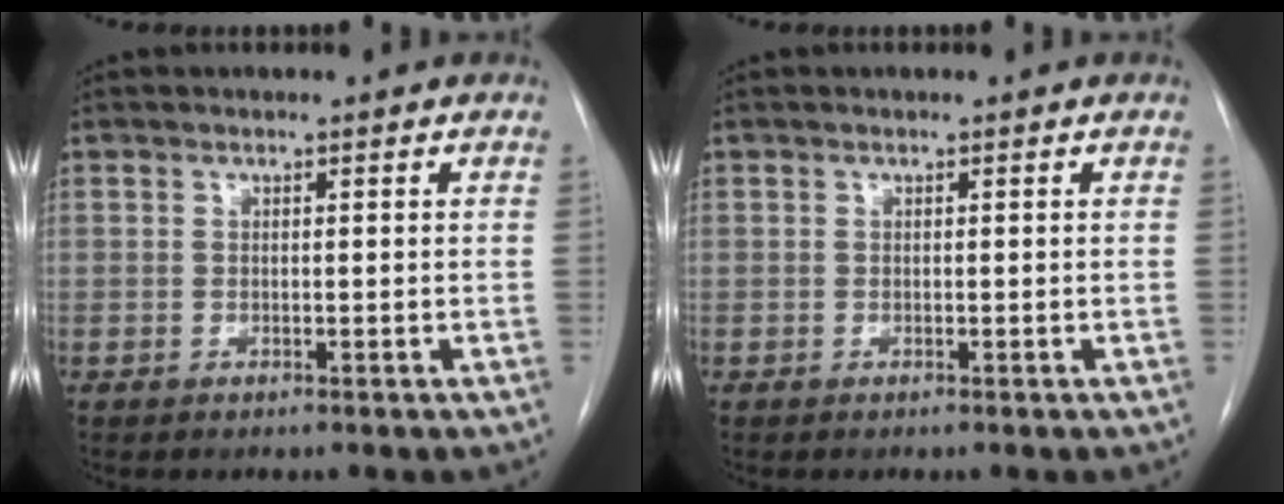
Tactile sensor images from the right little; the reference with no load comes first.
{"total": 0.0}